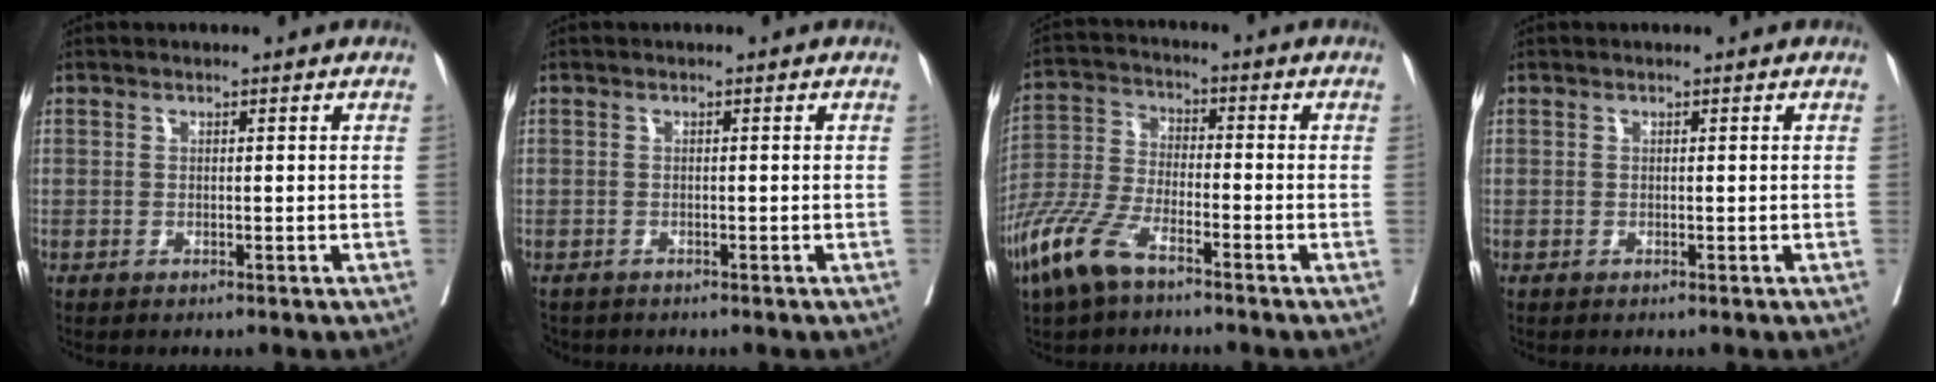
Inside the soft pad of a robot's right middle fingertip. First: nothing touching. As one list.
[{"total": 2.5, "force": [-2.1, 1.3, 0.4], "torque": [-0.011, -0.003, -0.034]}, {"total": 9.7, "force": [-6.4, 3.0, 6.6], "torque": [-0.161, -0.017, -0.131]}, {"total": 0.0}]